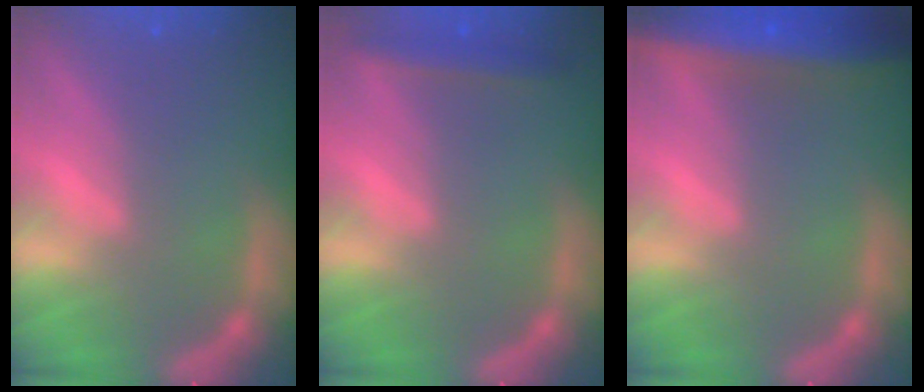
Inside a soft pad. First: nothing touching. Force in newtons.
{"total": 2.4}
{"total": 10.0}